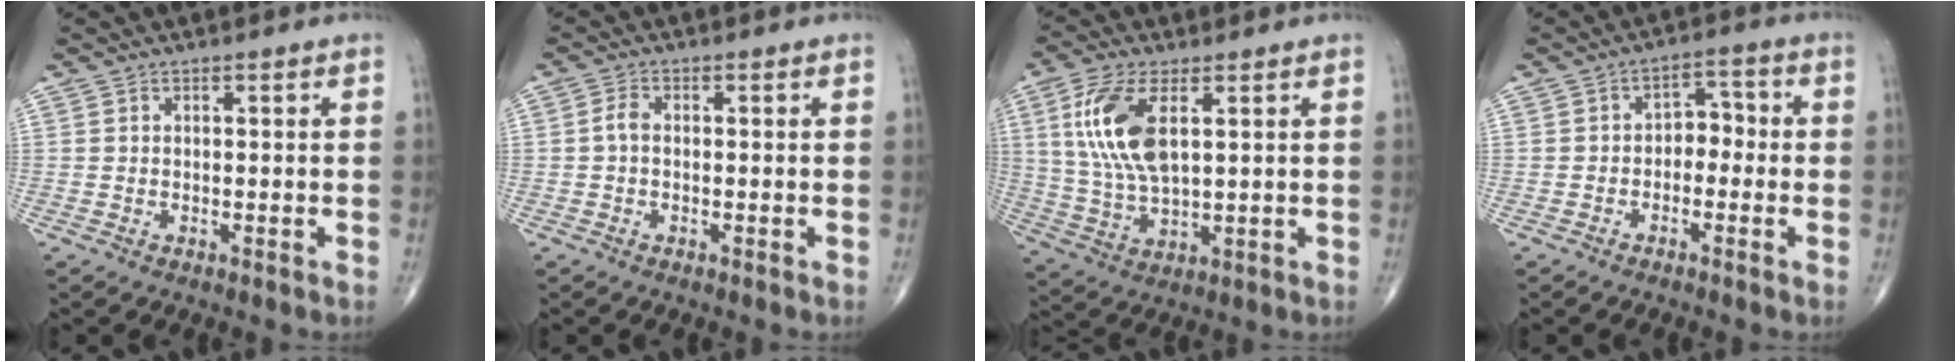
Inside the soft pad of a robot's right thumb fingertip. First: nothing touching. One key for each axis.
{"total": 2.0, "fx": -0.2, "fy": 1.3, "fz": 1.6, "tx": -0.029, "ty": 0.004, "tz": -0.008}
{"total": 12.8, "fx": 3.7, "fy": 5.7, "fz": 10.8, "tx": -0.232, "ty": -0.009, "tz": 0.079}
{"total": 4.5, "fx": -1.1, "fy": 3.1, "fz": 3.0, "tx": -0.020, "ty": 0.027, "tz": -0.029}